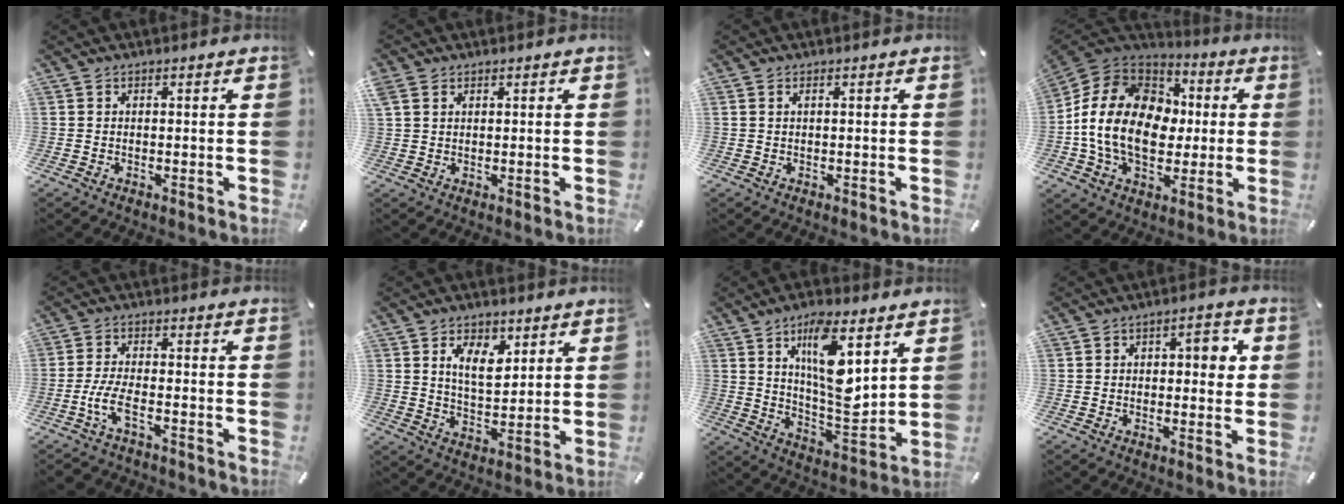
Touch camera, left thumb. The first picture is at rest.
{"total": 3.0, "force": [1.5, 2.3, 1.1], "torque": [-0.026, 0.002, 0.030]}
{"total": 0.8, "force": [0.3, 0.4, 0.7], "torque": [-0.013, 0.002, 0.004]}
{"total": 18.2, "force": [-1.6, 14.1, 11.3], "torque": [-0.241, 0.017, -0.026]}
{"total": 6.6, "force": [-3.4, 2.5, 5.0], "torque": [-0.115, 0.002, -0.066]}
{"total": 8.4, "force": [4.1, 4.9, 5.4], "torque": [-0.083, -0.013, 0.068]}
{"total": 15.7, "force": [6.8, 6.0, 12.8], "torque": [-0.223, -0.036, 0.110]}
{"total": 4.9, "force": [0.3, 3.2, 3.7], "torque": [-0.042, 0.001, -0.007]}